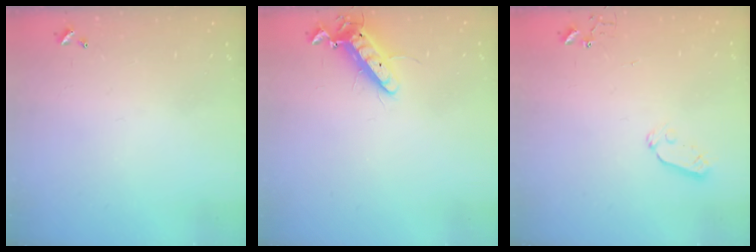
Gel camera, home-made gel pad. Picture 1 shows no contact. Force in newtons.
{"total": 11.8, "press": 11.6, "slide": 2.2}
{"total": 3.7, "press": 3.6, "slide": 0.5}